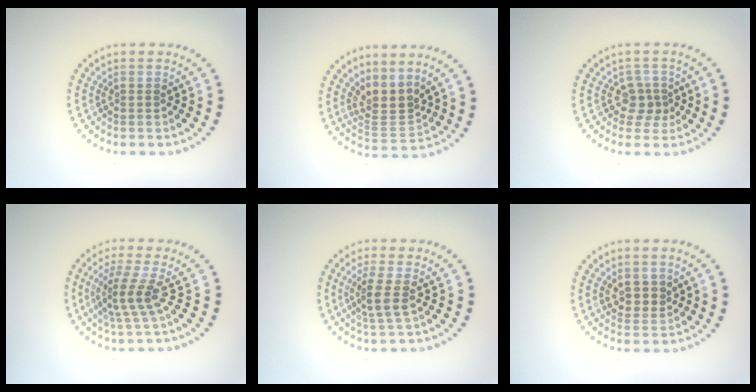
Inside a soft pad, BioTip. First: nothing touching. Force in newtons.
{"total": 3.1, "press": 2.2, "slide": 2.2}
{"total": 2.1, "press": 1.7, "slide": 1.2}
{"total": 3.0, "press": 1.9, "slide": 2.3}
{"total": 2.5, "press": 2.0, "slide": 1.5}
{"total": 2.1, "press": 1.9, "slide": 0.8}